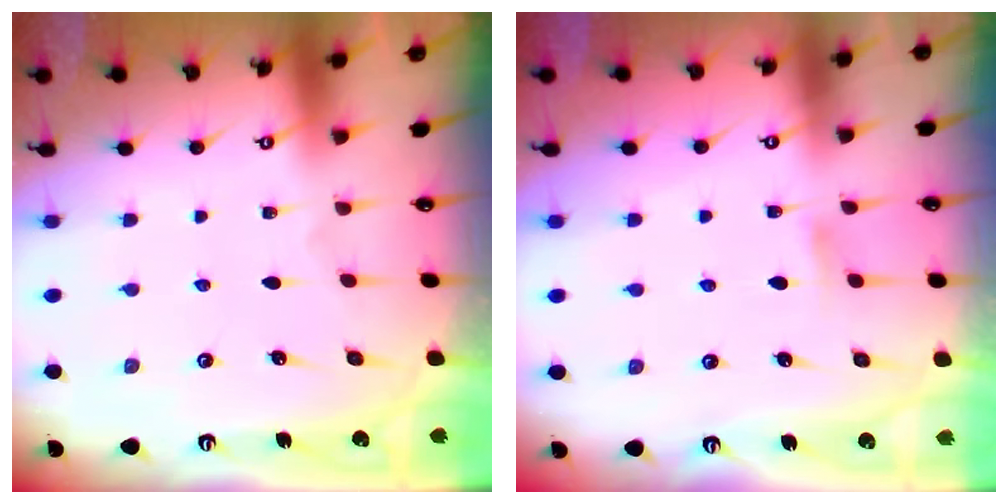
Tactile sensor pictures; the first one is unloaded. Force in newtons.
{"total": 3.6, "press": 3.6, "slide": 0.7}